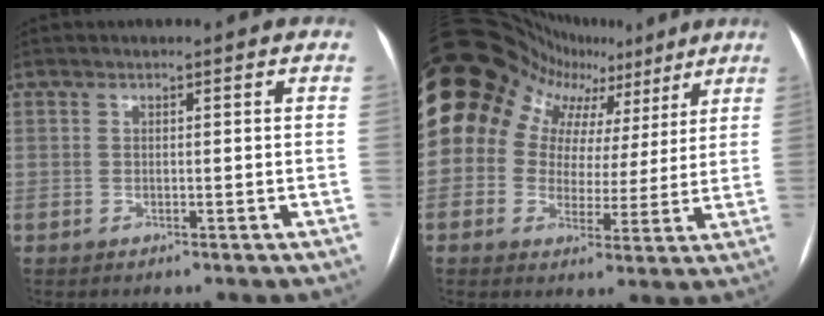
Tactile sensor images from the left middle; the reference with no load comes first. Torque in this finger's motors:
{"motor_torque": [2.14, 0.00, 1.06, 0.21]}